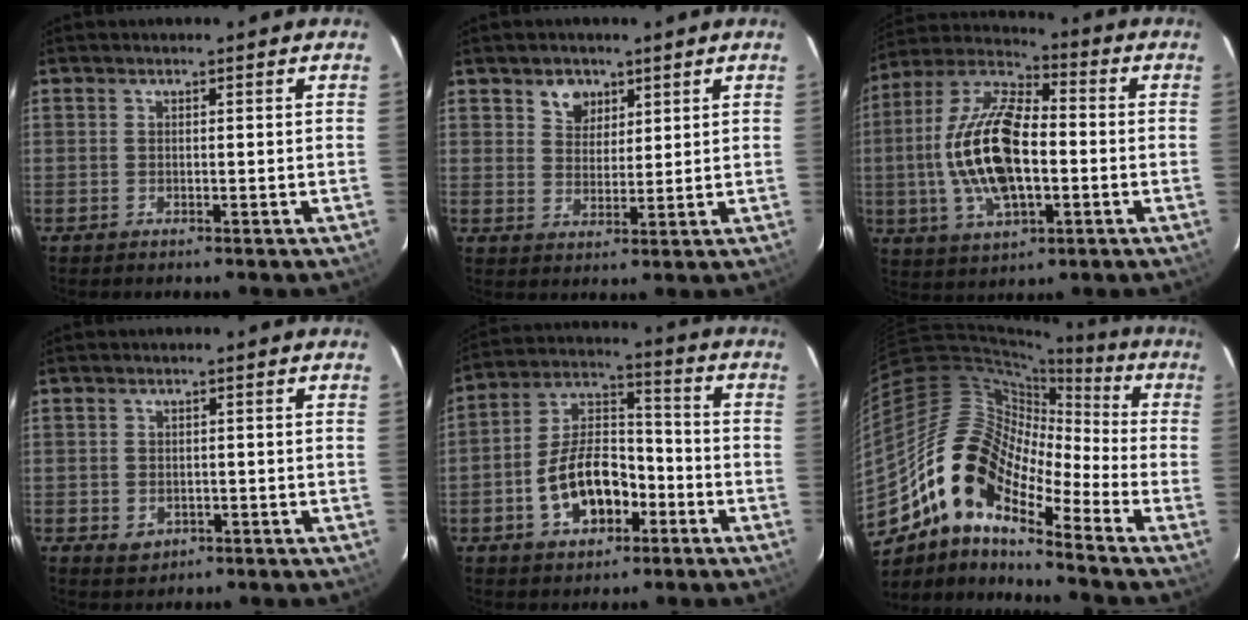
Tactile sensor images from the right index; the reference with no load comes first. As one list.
[{"total": 4.7, "force": [2.8, 3.5, 1.4], "torque": [-0.015, 0.006, 0.052]}, {"total": 18.6, "force": [-2.0, 8.6, 16.3], "torque": [-0.334, 0.006, -0.038]}, {"total": 3.4, "force": [-1.2, 2.9, 1.4], "torque": [-0.030, 0.000, -0.006]}, {"total": 13.4, "force": [-5.3, 7.8, 9.5], "torque": [-0.185, 0.028, -0.081]}, {"total": 16.6, "force": [-10.4, 6.8, 11.1], "torque": [-0.186, -0.003, -0.213]}]